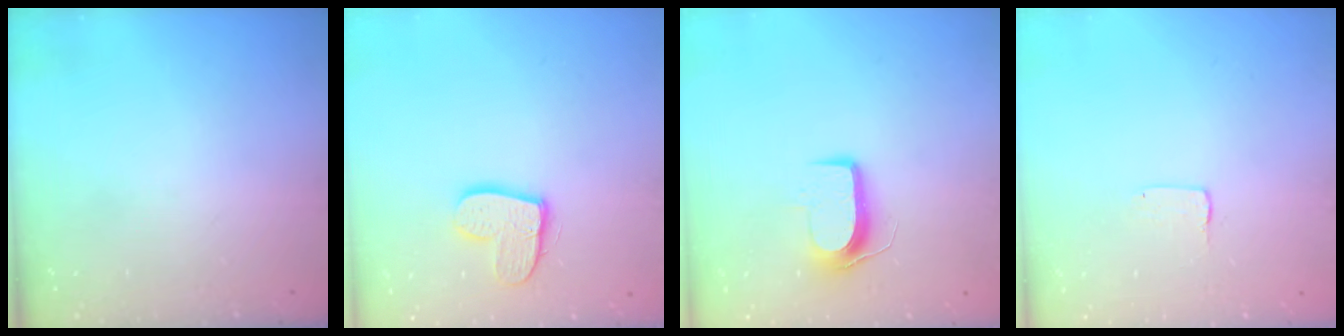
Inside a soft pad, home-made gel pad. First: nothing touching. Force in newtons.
{"total": 12.0, "press": 11.9, "slide": 0.9}
{"total": 8.9, "press": 8.9, "slide": 0.5}
{"total": 1.0, "press": 1.0, "slide": 0.1}